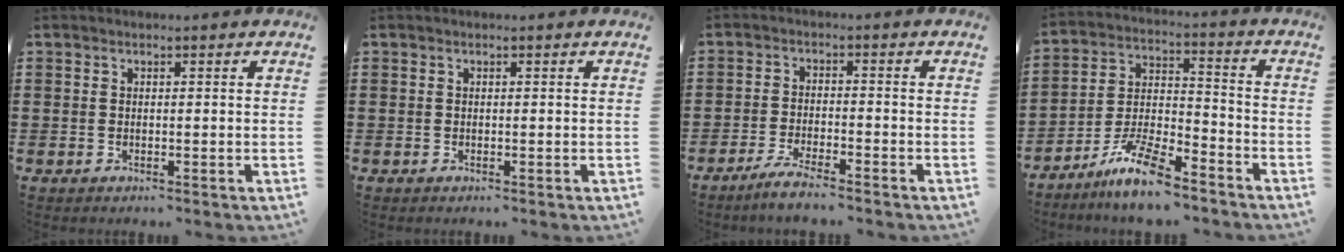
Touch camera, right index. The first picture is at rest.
{"total": 0.0}
{"total": 3.4, "force": [-3.1, -0.1, 1.4], "torque": [-0.032, -0.001, -0.062]}
{"total": 9.4, "force": [-7.7, 1.8, 5.2], "torque": [-0.118, 0.009, -0.151]}